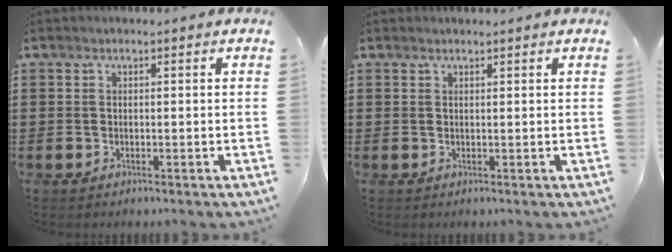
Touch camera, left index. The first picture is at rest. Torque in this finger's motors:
{"motor_torque": [2.14, 0.00, 0.09, 0.00]}